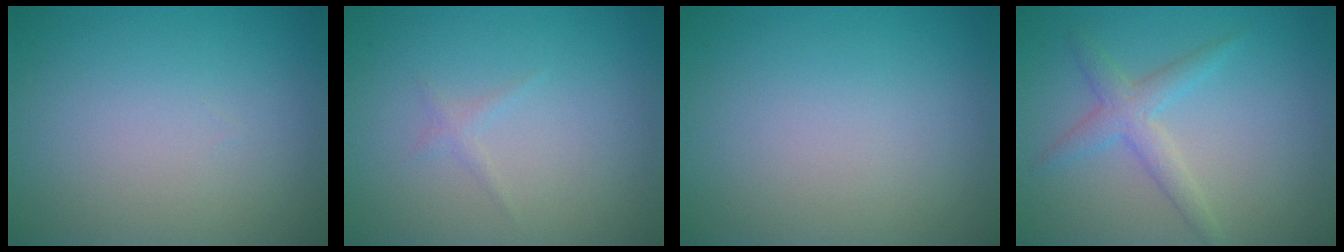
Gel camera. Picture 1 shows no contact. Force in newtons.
{"total": 0.7, "press": 0.7, "slide": 0.1}
{"total": 0.0}
{"total": 2.5, "press": 2.5, "slide": 0.2}